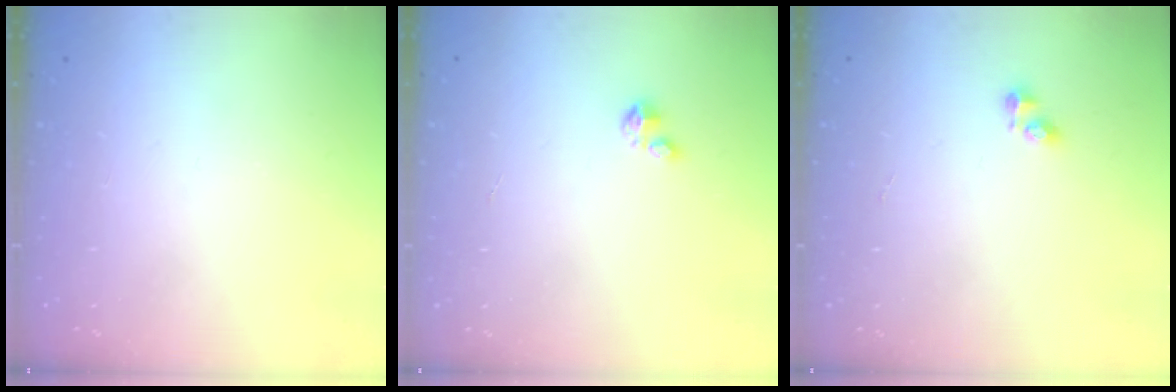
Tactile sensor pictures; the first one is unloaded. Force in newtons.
{"total": 1.2, "press": 1.2, "slide": 0.2}
{"total": 2.6, "press": 2.6, "slide": 0.4}